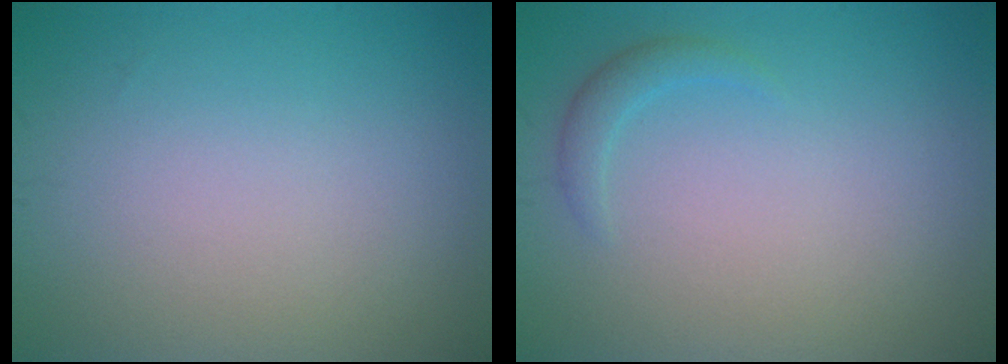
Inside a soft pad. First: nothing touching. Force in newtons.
{"total": 1.3, "press": 1.3, "slide": 0.2}